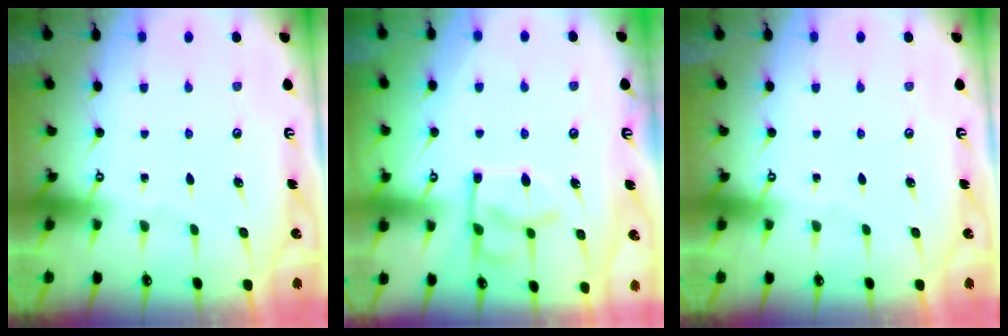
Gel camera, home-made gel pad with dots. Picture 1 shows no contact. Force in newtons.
{"total": 7.9, "press": 7.8, "slide": 1.5}
{"total": 0.0}